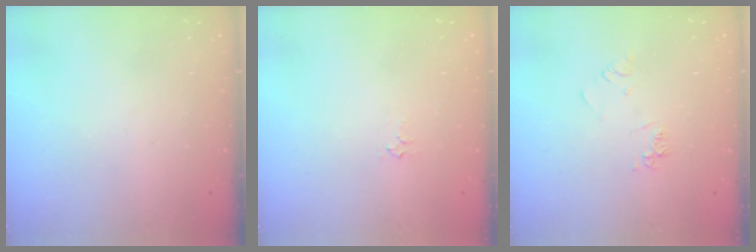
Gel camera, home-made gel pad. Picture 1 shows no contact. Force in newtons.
{"total": 3.4, "press": 3.4, "slide": 0.5}
{"total": 5.1, "press": 5.1, "slide": 0.6}